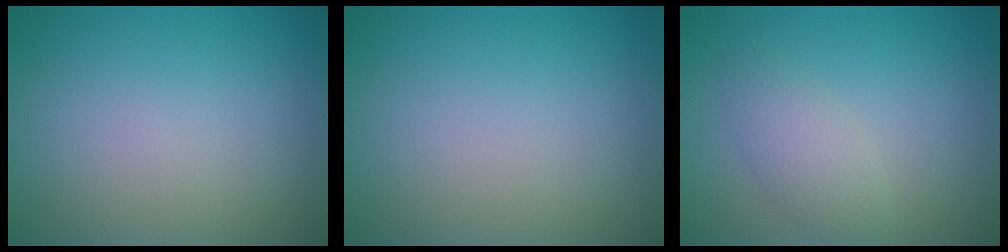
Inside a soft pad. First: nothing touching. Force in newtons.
{"total": 0.0}
{"total": 2.4, "press": 2.4, "slide": 0.1}